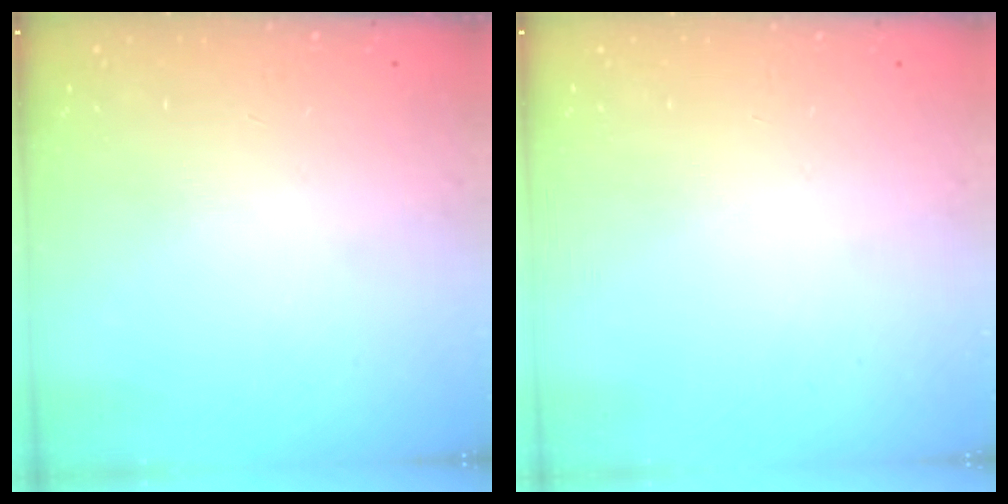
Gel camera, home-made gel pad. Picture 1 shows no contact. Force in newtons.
{"total": 0.0}